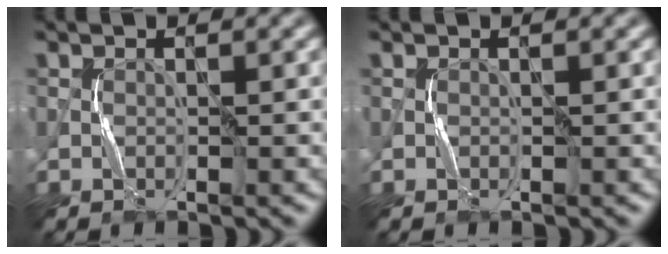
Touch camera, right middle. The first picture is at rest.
{"total": 0.0}